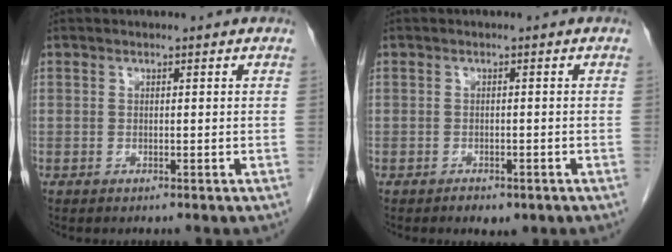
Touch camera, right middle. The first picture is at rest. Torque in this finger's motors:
{"motor_torque": [-0.15, 0.16, -0.05, 0.01]}